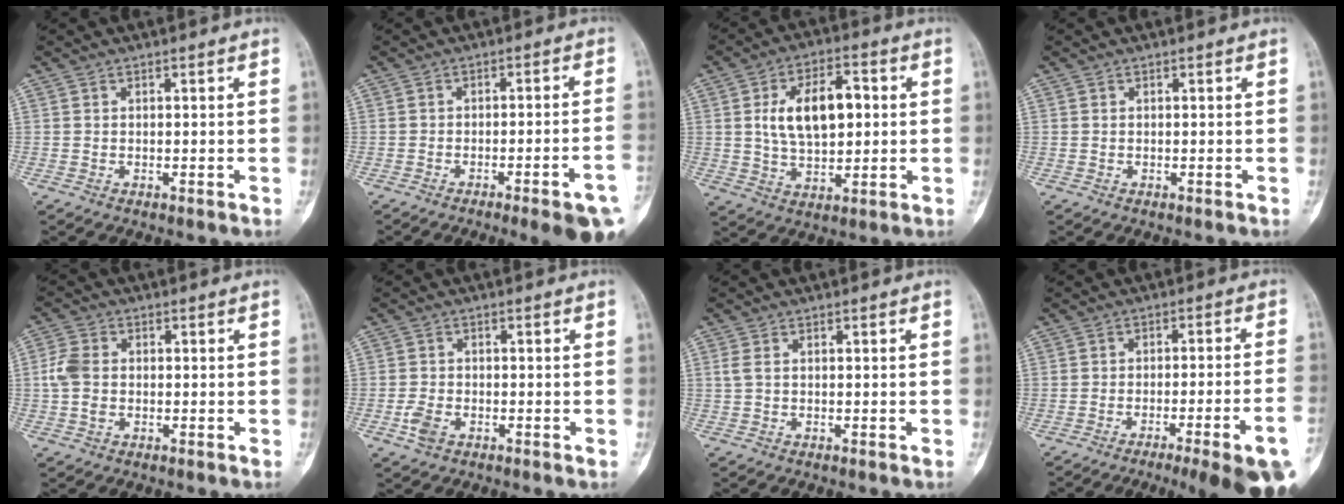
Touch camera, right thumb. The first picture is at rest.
{"total": 10.7, "force": [-5.8, 1.2, 8.9], "torque": [-0.095, 0.024, -0.071]}
{"total": 12.9, "force": [1.9, 7.2, 10.5], "torque": [-0.161, 0.006, 0.032]}
{"total": 0.0}
{"total": 4.9, "force": [-0.4, 3.5, 3.3], "torque": [-0.077, 0.010, -0.014]}
{"total": 3.2, "force": [-1.5, 2.0, 2.1], "torque": [-0.046, 0.004, -0.028]}
{"total": 1.1, "force": [0.0, 0.5, 1.0], "torque": [-0.028, -0.001, 0.001]}
{"total": 16.4, "force": [-9.6, 1.6, 13.1], "torque": [-0.132, 0.041, -0.135]}